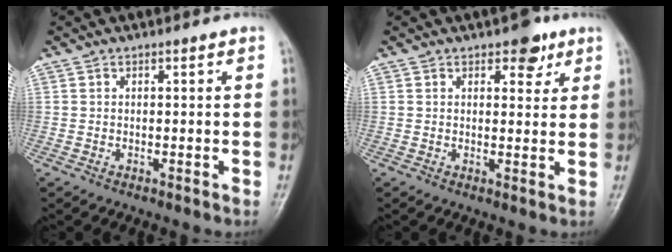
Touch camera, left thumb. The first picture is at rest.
{"total": 5.0, "force": [2.9, 2.8, 3.0], "torque": [-0.012, -0.011, 0.034]}